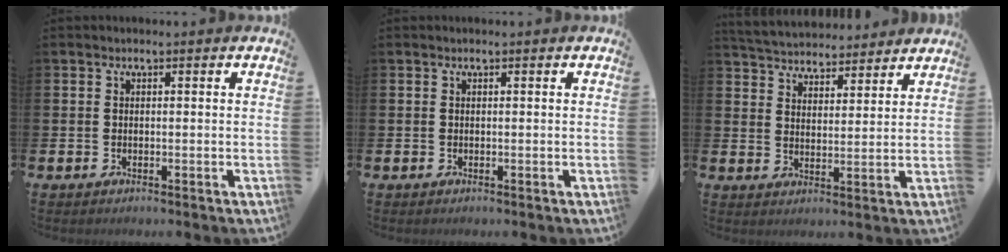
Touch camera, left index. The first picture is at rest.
{"total": 0.0}
{"total": 4.9, "force": [4.8, 1.0, -0.1], "torque": [-0.024, -0.030, 0.086]}